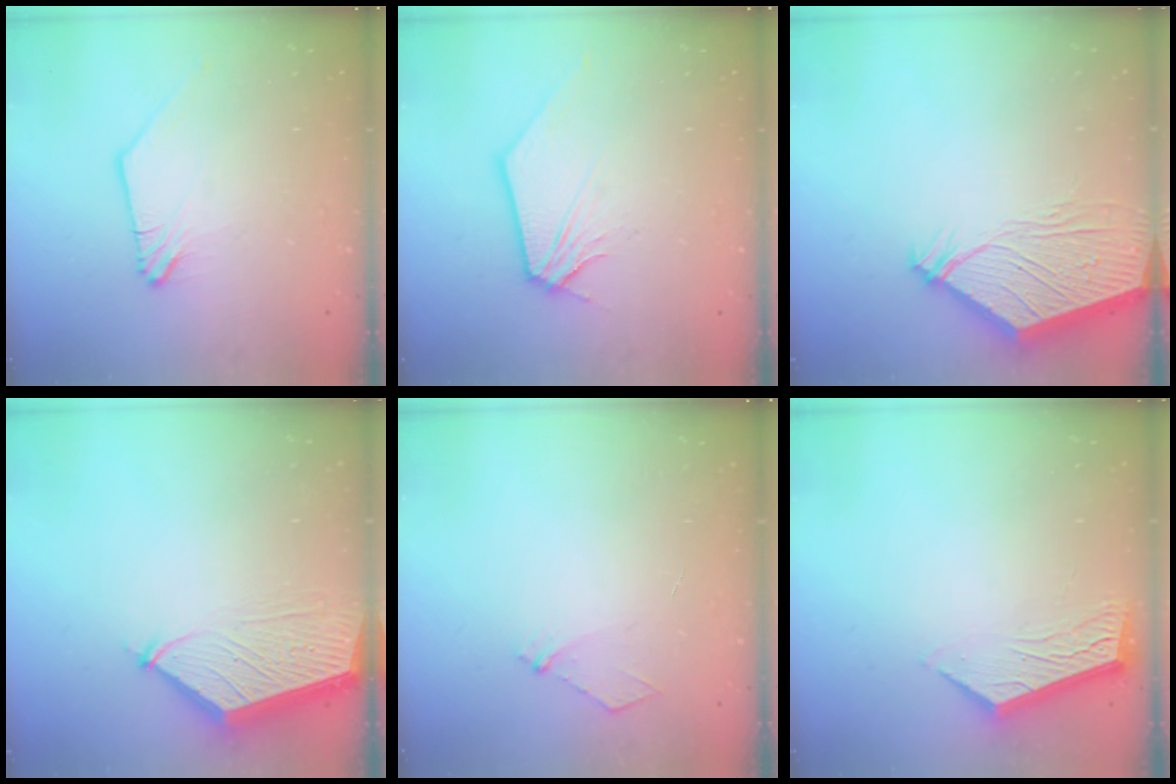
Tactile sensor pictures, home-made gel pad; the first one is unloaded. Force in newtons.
{"total": 1.2, "press": 1.2, "slide": 0.3}
{"total": 10.4, "press": 10.3, "slide": 1.3}
{"total": 5.8, "press": 5.8, "slide": 0.4}
{"total": 4.7, "press": 4.6, "slide": 0.7}
{"total": 6.8, "press": 6.7, "slide": 0.5}